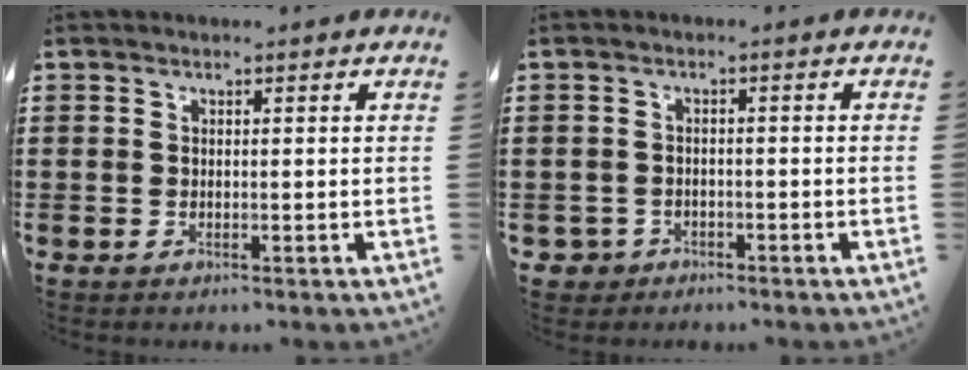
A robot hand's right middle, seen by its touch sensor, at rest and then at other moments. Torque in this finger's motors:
{"motor_torque": [-0.15, 0.03, 0.00, -0.02]}